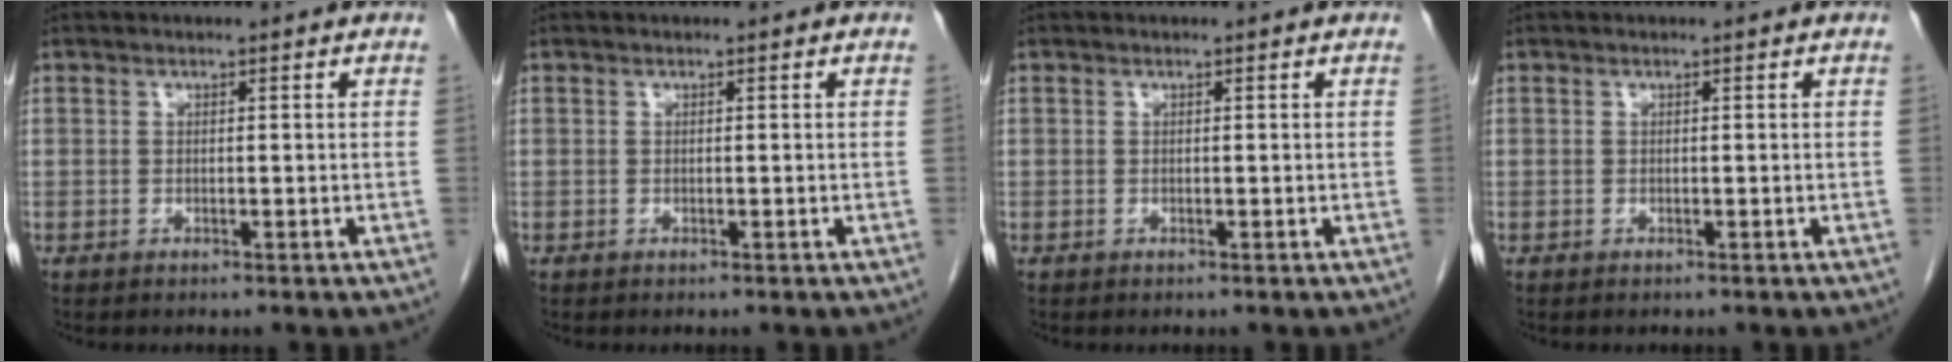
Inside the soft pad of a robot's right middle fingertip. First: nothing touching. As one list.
[{"total": 0.0}, {"total": 0.0}, {"total": 0.0}]